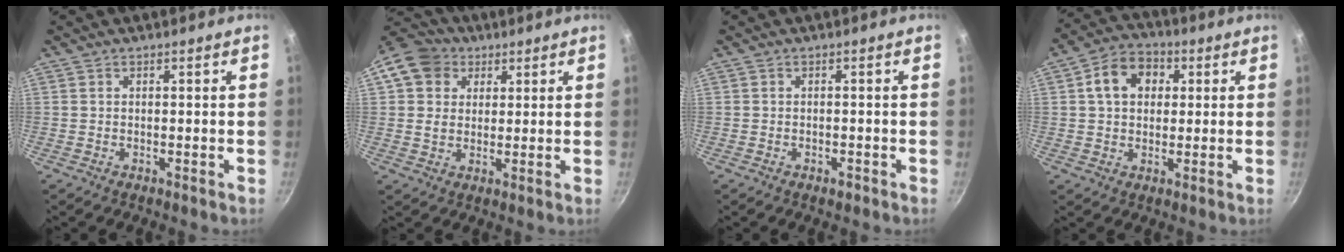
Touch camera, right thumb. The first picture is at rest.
{"total": 9.8, "force": [3.7, 8.1, 4.0], "torque": [-0.049, 0.010, 0.052]}
{"total": 1.4, "force": [-0.9, 0.7, 0.8], "torque": [-0.014, 0.006, -0.010]}
{"total": 9.5, "force": [2.3, 7.2, 5.7], "torque": [-0.065, 0.016, 0.026]}